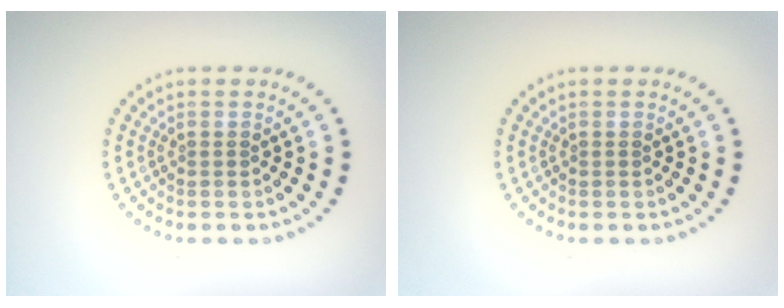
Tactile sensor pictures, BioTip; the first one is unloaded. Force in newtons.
{"total": 0.0}